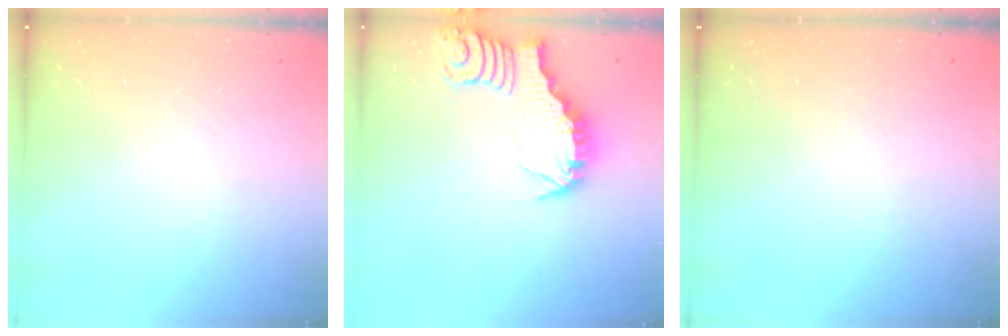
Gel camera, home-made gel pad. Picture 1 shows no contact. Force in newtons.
{"total": 3.2, "press": 3.2, "slide": 0.4}
{"total": 0.0}